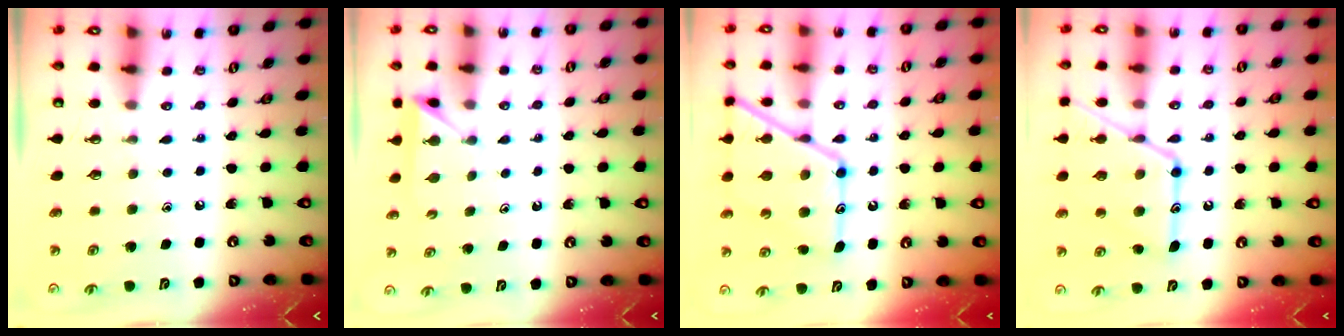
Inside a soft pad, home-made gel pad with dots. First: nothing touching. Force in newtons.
{"total": 2.8, "press": 2.8, "slide": 0.5}
{"total": 17.4, "press": 17.4, "slide": 1.6}
{"total": 17.5, "press": 17.5, "slide": 1.5}